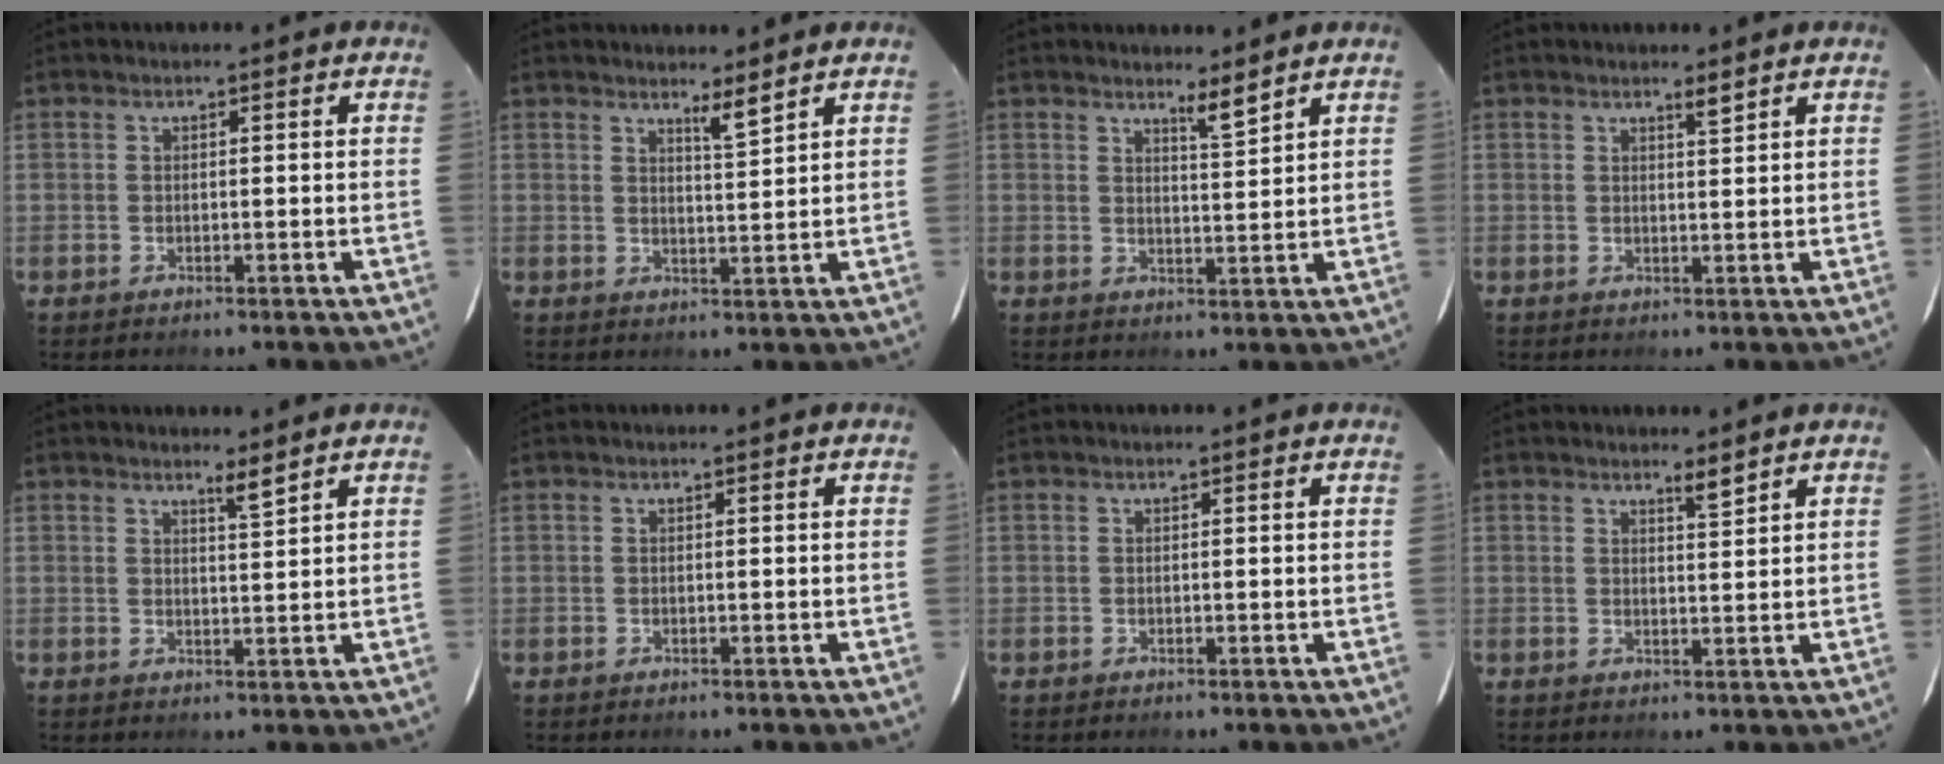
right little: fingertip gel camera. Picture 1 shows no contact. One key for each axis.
{"total": 2.9, "fx": 2.4, "fy": -0.3, "fz": 1.7, "tx": -0.030, "ty": -0.009, "tz": 0.037}
{"total": 3.2, "fx": 2.6, "fy": -0.3, "fz": 1.8, "tx": -0.030, "ty": -0.009, "tz": 0.042}
{"total": 1.5, "fx": 1.2, "fy": -0.1, "fz": 0.9, "tx": -0.014, "ty": -0.002, "tz": 0.020}
{"total": 2.3, "fx": 1.9, "fy": -0.4, "fz": 1.3, "tx": -0.026, "ty": -0.008, "tz": 0.031}
{"total": 0.0}
{"total": 0.0}
{"total": 2.2, "fx": 1.8, "fy": -0.1, "fz": 1.2, "tx": -0.020, "ty": -0.004, "tz": 0.029}